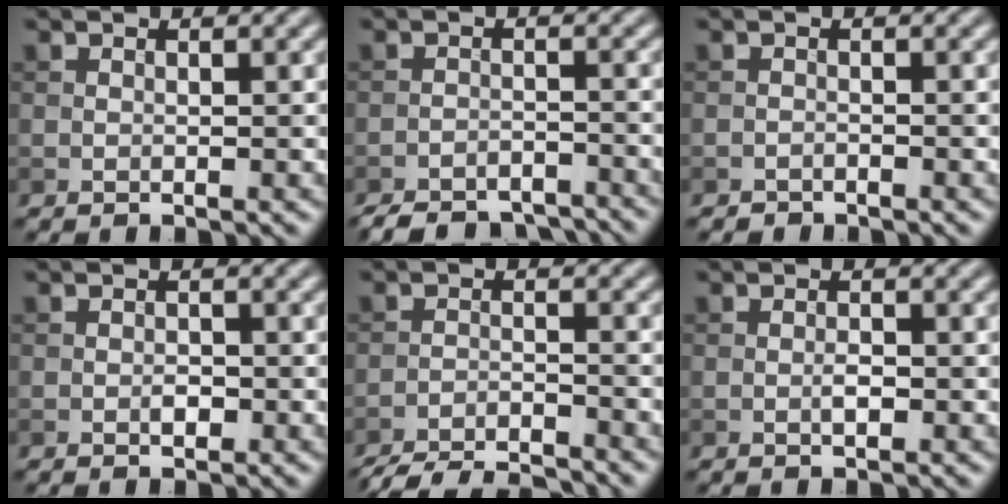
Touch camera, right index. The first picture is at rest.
{"total": 6.6, "force": [-6.2, 1.7, 1.5], "torque": [-0.018, -0.010, -0.093]}
{"total": 0.9, "force": [-0.8, 0.2, -0.1], "torque": [0.005, -0.001, -0.016]}
{"total": 1.0, "force": [-0.4, 0.6, 0.7], "torque": [-0.011, 0.001, -0.006]}
{"total": 7.7, "force": [-7.3, 1.2, 2.3], "torque": [-0.043, -0.016, -0.117]}
{"total": 1.0, "force": [-0.3, 0.3, 0.9], "torque": [-0.018, 0.000, -0.005]}